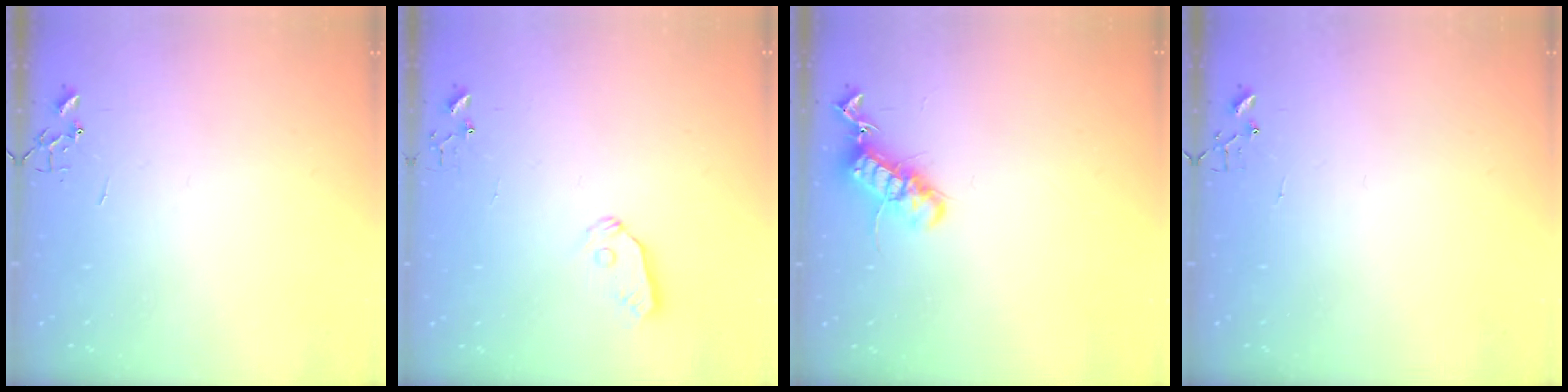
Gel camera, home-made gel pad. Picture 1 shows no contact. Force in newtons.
{"total": 6.5, "press": 6.5, "slide": 0.2}
{"total": 13.8, "press": 13.8, "slide": 0.7}
{"total": 3.8, "press": 3.8, "slide": 0.5}